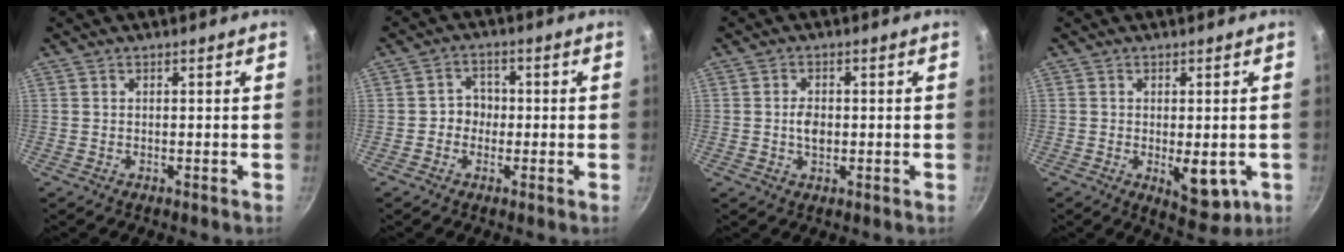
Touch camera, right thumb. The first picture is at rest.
{"total": 4.1, "force": [-0.6, 3.6, 1.8], "torque": [0.000, 0.015, -0.020]}
{"total": 3.3, "force": [-0.2, 2.2, 2.6], "torque": [-0.039, 0.001, -0.007]}
{"total": 7.0, "force": [-1.8, 3.4, 5.9], "torque": [-0.066, -0.012, -0.016]}